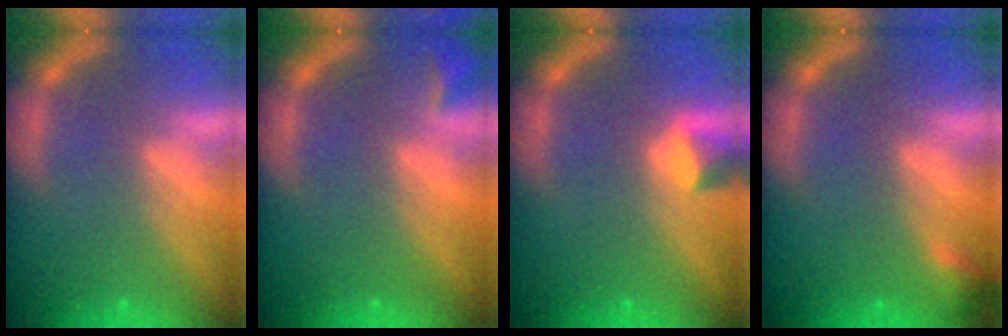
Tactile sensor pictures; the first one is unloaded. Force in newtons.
{"total": 1.4}
{"total": 1.9}
{"total": 1.4}